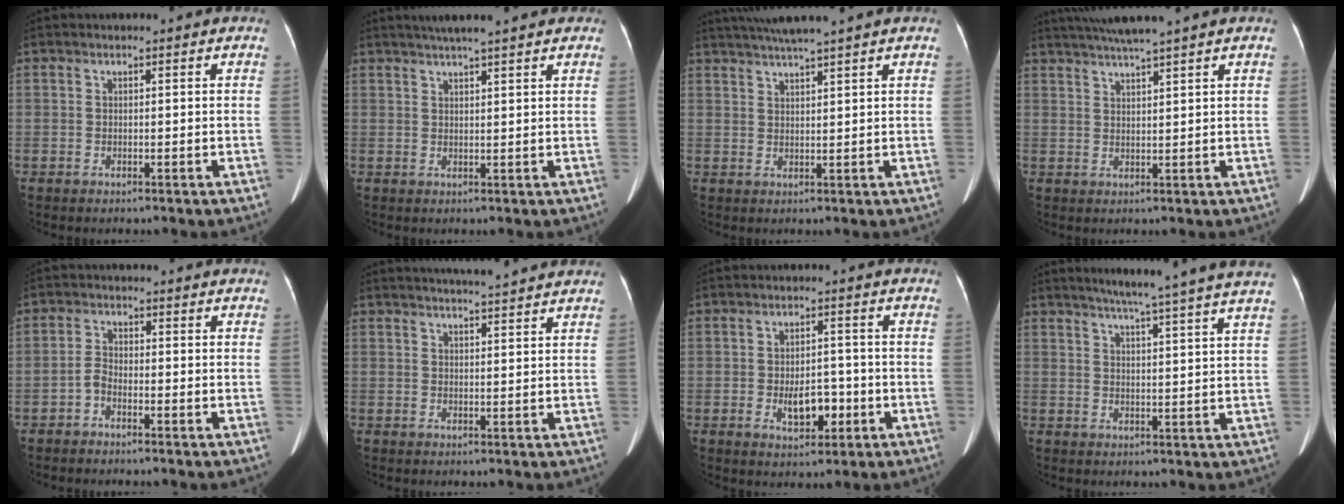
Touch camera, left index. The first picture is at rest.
{"total": 9.4, "force": [7.8, 0.7, 5.2], "torque": [-0.069, 0.033, 0.094]}
{"total": 6.7, "force": [5.7, -1.4, 3.3], "torque": [-0.055, 0.019, 0.093]}
{"total": 6.6, "force": [5.6, -1.5, 3.3], "torque": [-0.055, 0.016, 0.093]}
{"total": 1.9, "force": [-1.4, 0.7, 1.2], "torque": [-0.032, 0.000, -0.029]}
{"total": 7.1, "force": [6.5, -0.2, 2.8], "torque": [-0.045, 0.012, 0.077]}
{"total": 5.5, "force": [-1.9, 2.9, 4.3], "torque": [-0.071, 0.001, -0.026]}
{"total": 14.6, "force": [12.3, -1.7, 7.7], "torque": [-0.112, -0.007, 0.145]}